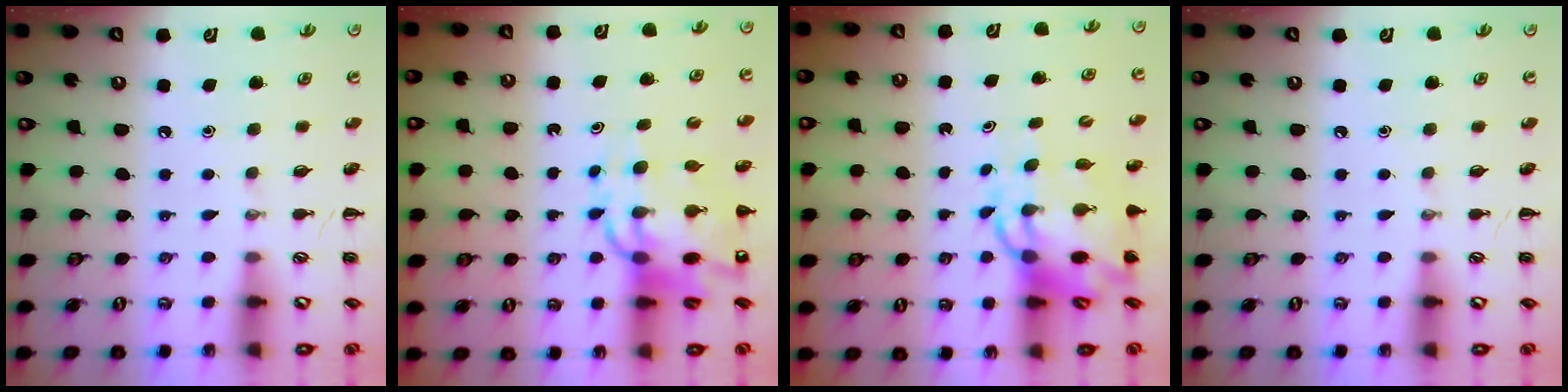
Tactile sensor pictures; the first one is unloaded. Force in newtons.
{"total": 13.3, "press": 12.7, "slide": 3.9}
{"total": 9.0, "press": 8.6, "slide": 2.6}
{"total": 0.0}